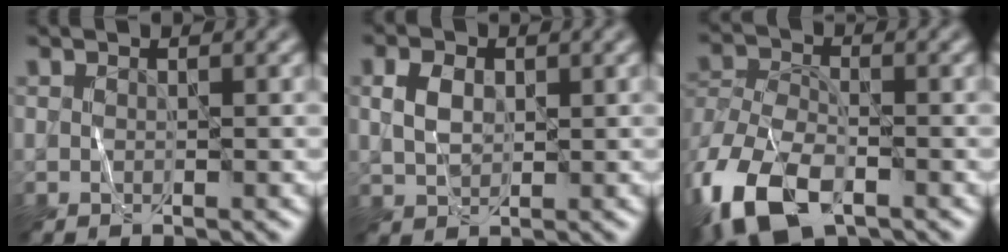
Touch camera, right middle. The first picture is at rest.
{"total": 2.5, "force": [0.5, 1.8, 1.7], "torque": [-0.040, 0.004, 0.011]}
{"total": 10.3, "force": [-6.3, 5.1, 6.3], "torque": [-0.145, -0.023, -0.124]}